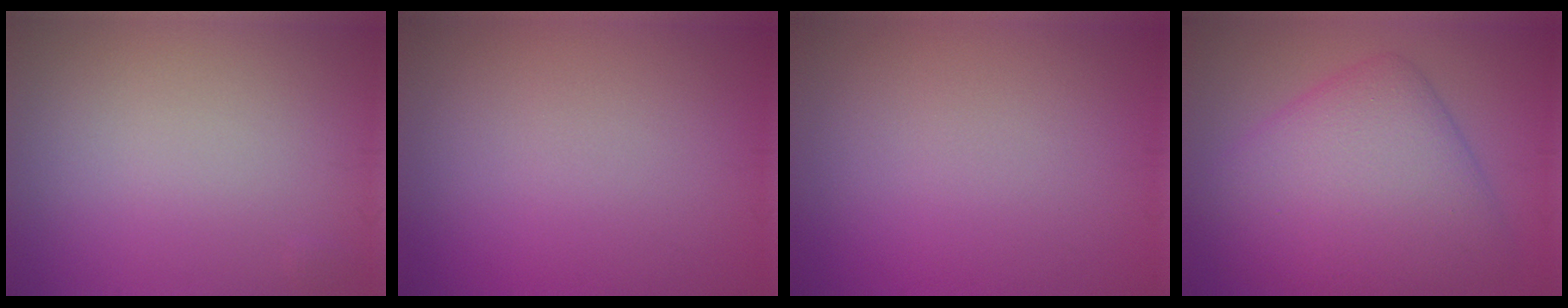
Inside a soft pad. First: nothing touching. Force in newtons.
{"total": 0.0}
{"total": 0.0}
{"total": 9.0, "press": 9.0, "slide": 0.1}